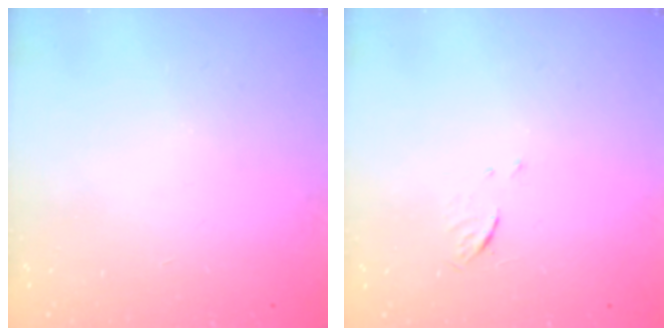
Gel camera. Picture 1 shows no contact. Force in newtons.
{"total": 3.6, "press": 3.4, "slide": 1.4}